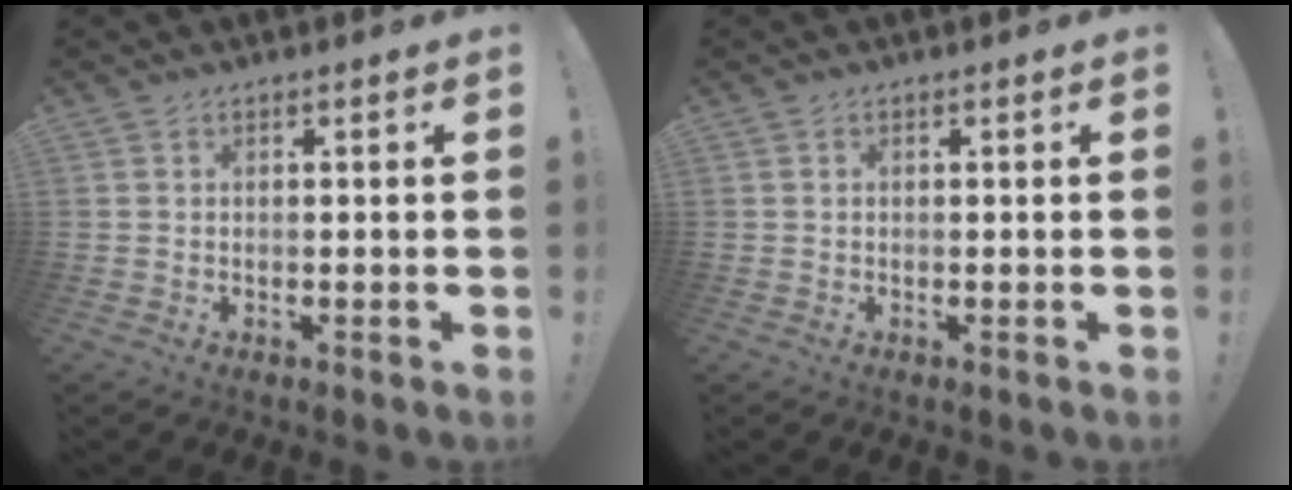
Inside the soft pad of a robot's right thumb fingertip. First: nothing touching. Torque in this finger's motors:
{"motor_torque": [0.16, 0.02, 0.09, -0.15, 0.00]}